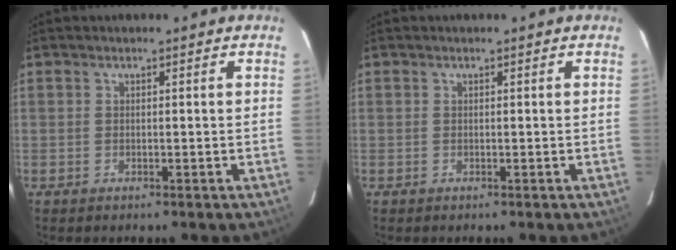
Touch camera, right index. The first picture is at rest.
{"total": 0.0}